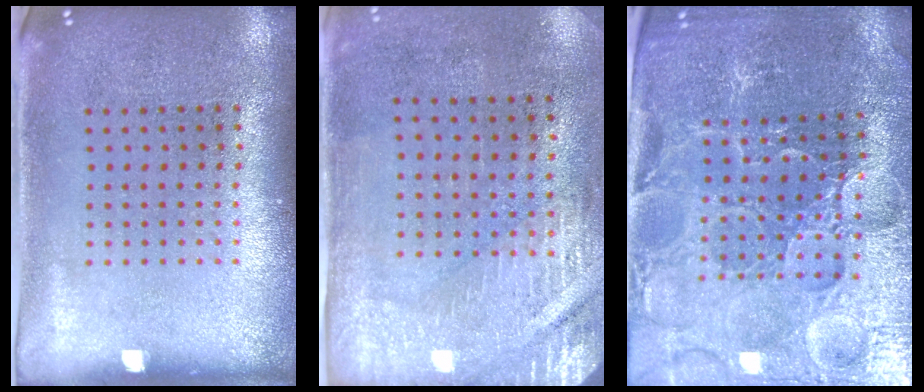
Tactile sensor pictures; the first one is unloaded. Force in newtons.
{"total": 2.9, "press": 2.5, "slide": 1.4}
{"total": 3.9, "press": 3.9, "slide": 0.7}